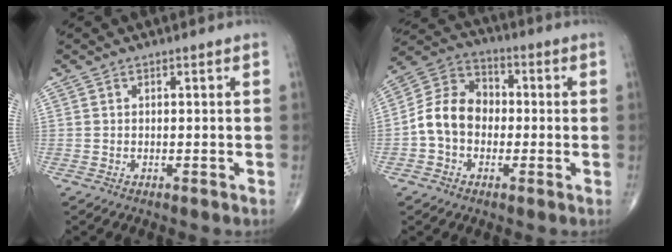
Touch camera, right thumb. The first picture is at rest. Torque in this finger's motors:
{"motor_torque": [0.10, 0.09, 0.34, -0.09, 0.16]}